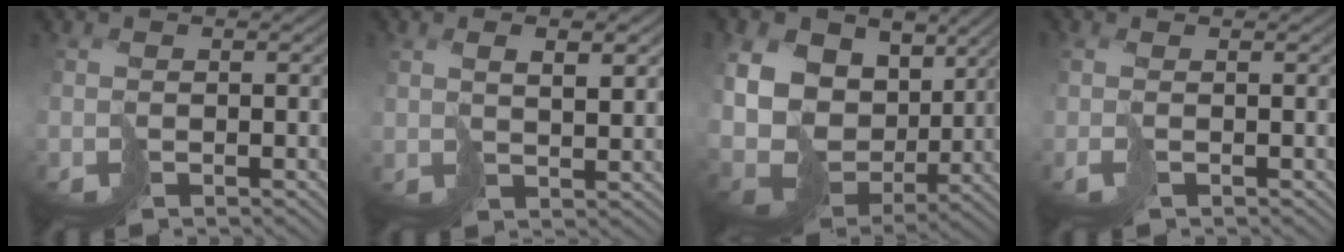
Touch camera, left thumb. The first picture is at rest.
{"total": 3.8, "force": [2.2, 1.0, 2.9], "torque": [-0.049, 0.001, 0.046]}
{"total": 16.3, "force": [4.4, 12.7, 9.2], "torque": [-0.239, 0.010, 0.097]}
{"total": 1.8, "force": [-0.1, 0.4, 1.7], "torque": [-0.034, 0.001, -0.008]}